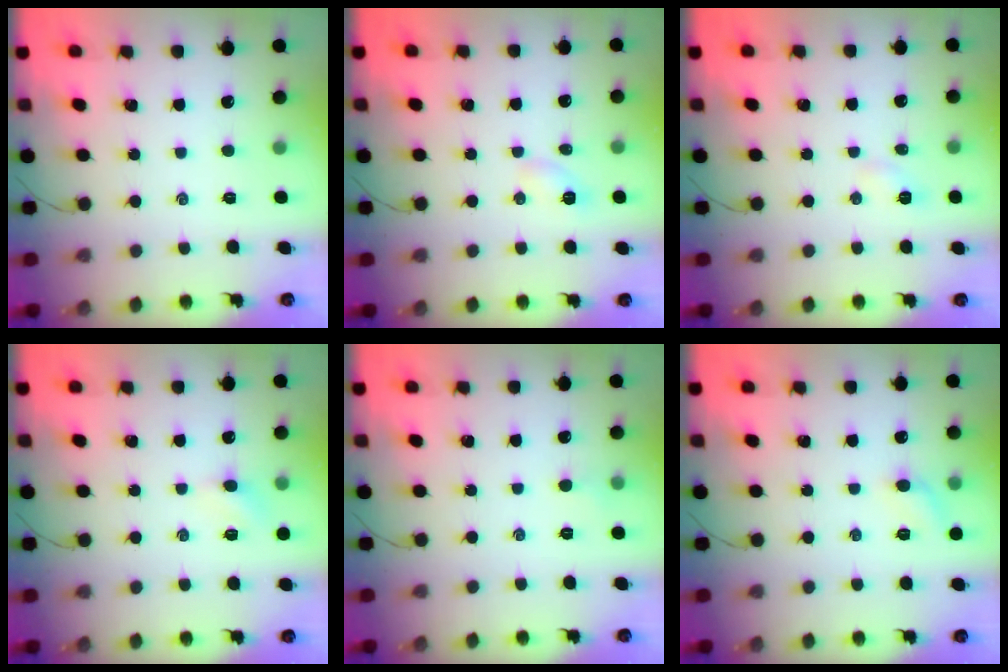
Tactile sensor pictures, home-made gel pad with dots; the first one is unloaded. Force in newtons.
{"total": 4.2, "press": 4.0, "slide": 1.1}
{"total": 3.3, "press": 3.2, "slide": 1.1}
{"total": 4.1, "press": 3.9, "slide": 1.1}
{"total": 2.6, "press": 2.4, "slide": 0.8}
{"total": 6.1, "press": 5.8, "slide": 1.9}